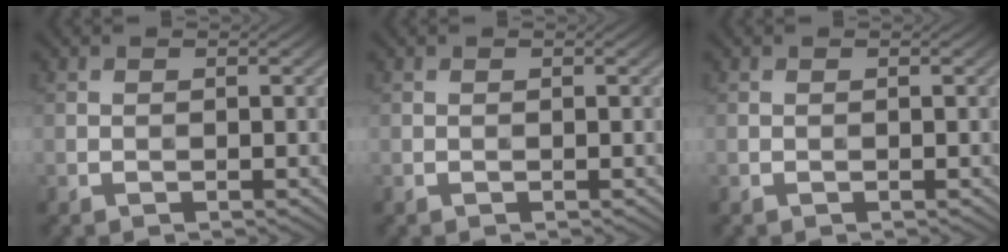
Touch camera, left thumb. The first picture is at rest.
{"total": 0.0}
{"total": 0.0}